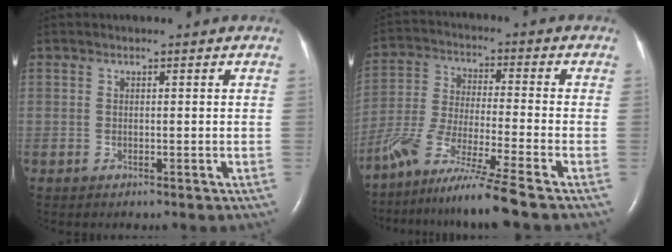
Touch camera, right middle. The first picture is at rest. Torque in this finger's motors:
{"motor_torque": [1.07, -1.08, 0.18, 0.09]}